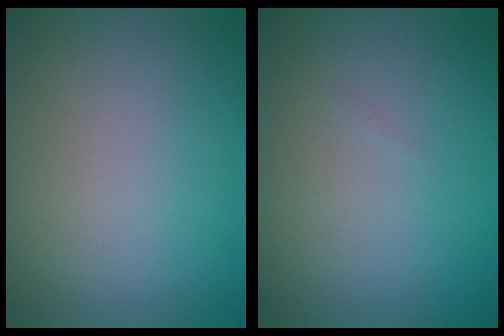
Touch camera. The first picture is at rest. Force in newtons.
{"total": 0.0}